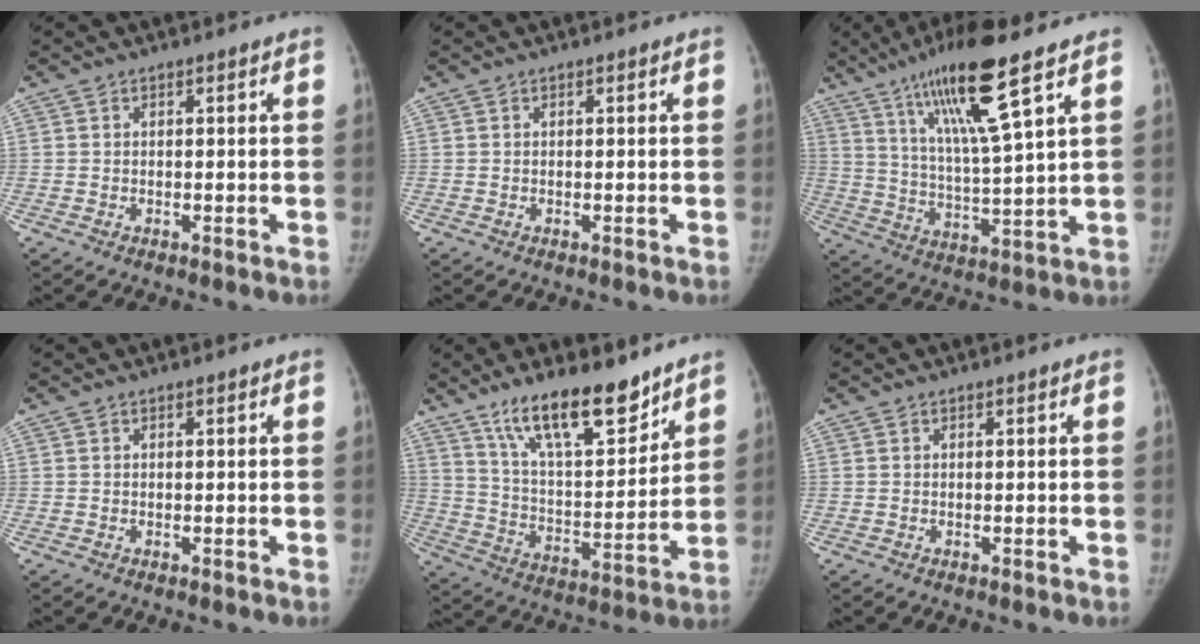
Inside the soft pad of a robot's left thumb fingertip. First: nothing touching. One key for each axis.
{"total": 0.0}
{"total": 16.1, "fx": 9.3, "fy": 1.6, "fz": 13.0, "tx": -0.234, "ty": -0.042, "tz": 0.172}
{"total": 0.0}
{"total": 17.8, "fx": 12.9, "fy": 5.7, "fz": 10.9, "tx": -0.144, "ty": -0.083, "tz": 0.228}
{"total": 0.0}